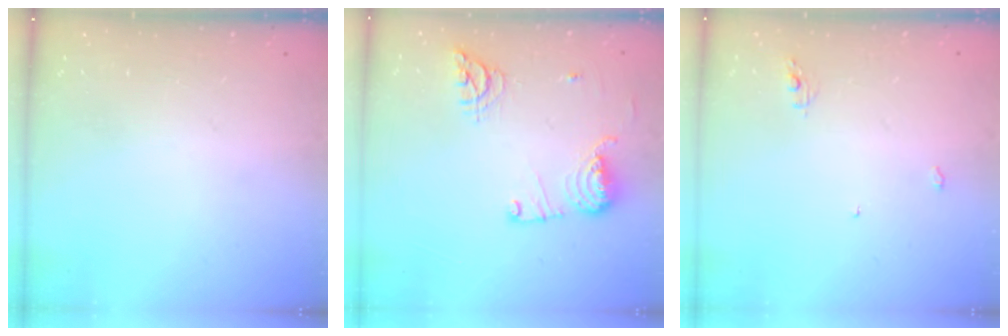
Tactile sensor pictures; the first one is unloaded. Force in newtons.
{"total": 12.4, "press": 12.2, "slide": 2.3}
{"total": 3.4, "press": 3.4, "slide": 0.0}